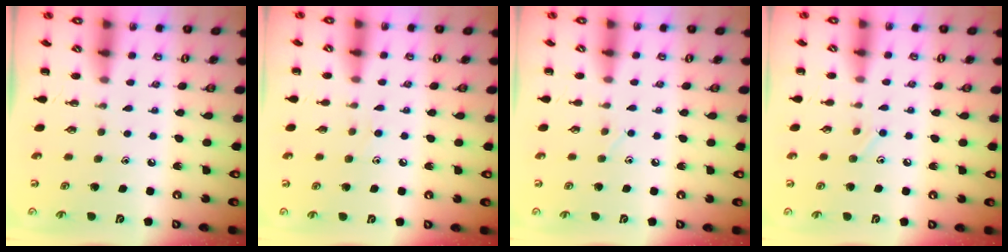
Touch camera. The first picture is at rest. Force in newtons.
{"total": 5.0, "press": 4.6, "slide": 1.8}
{"total": 4.0, "press": 3.8, "slide": 1.2}
{"total": 6.6, "press": 6.4, "slide": 1.8}